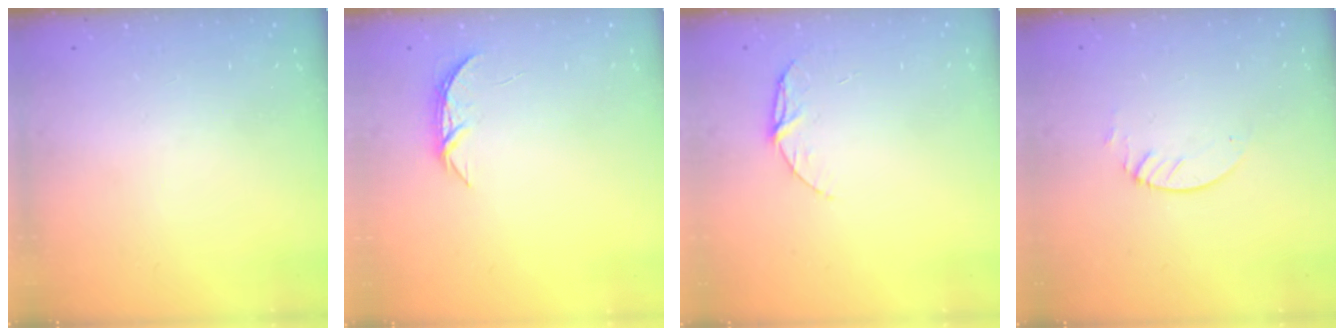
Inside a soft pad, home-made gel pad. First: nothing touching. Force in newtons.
{"total": 4.2, "press": 4.2, "slide": 0.5}
{"total": 7.6, "press": 7.6, "slide": 0.6}
{"total": 2.1, "press": 2.1, "slide": 0.2}